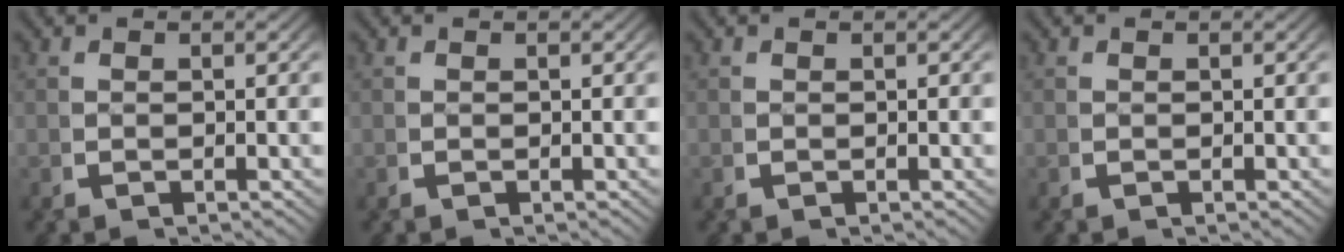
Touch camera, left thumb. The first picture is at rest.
{"total": 0.0}
{"total": 0.0}
{"total": 0.0}